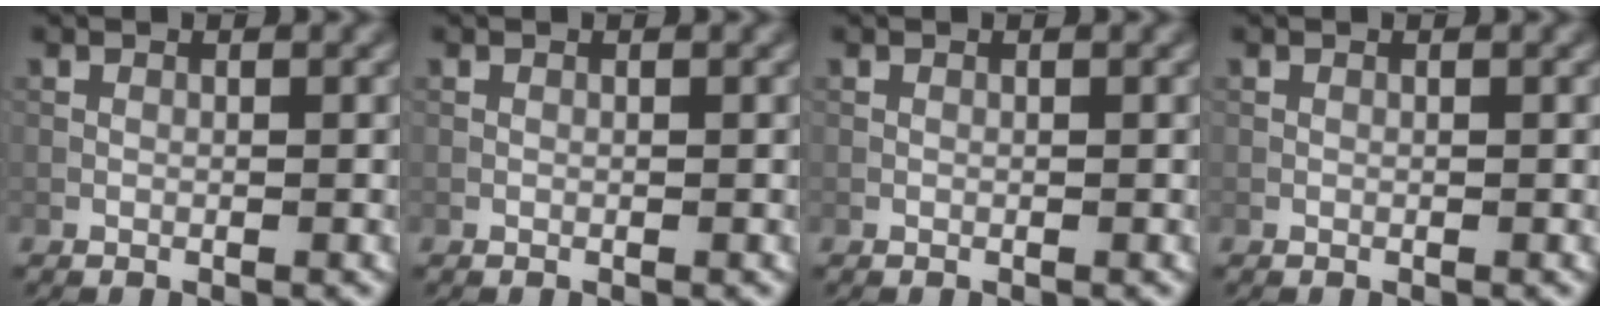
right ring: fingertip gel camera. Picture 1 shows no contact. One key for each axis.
{"total": 0.0}
{"total": 0.0}
{"total": 0.0}